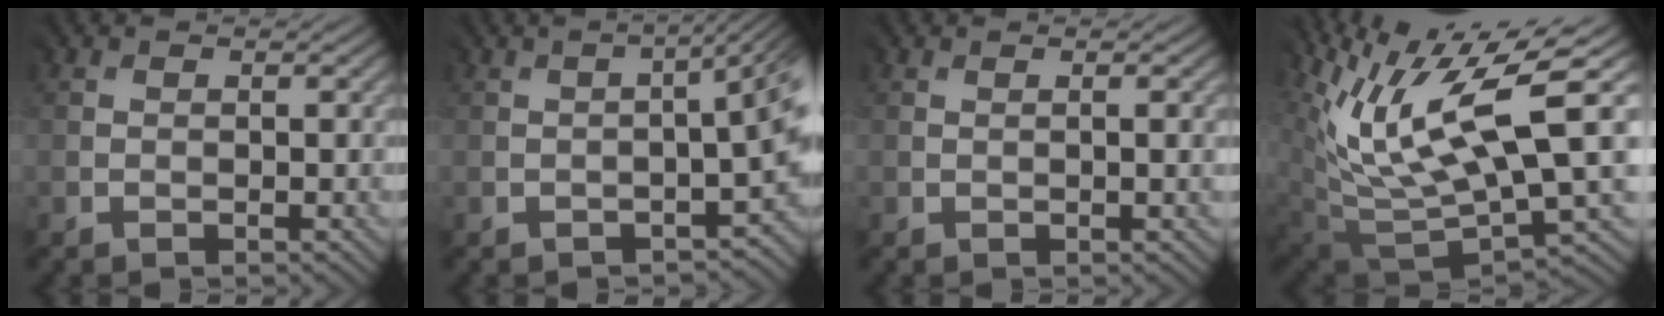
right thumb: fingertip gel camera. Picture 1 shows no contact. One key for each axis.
{"total": 5.5, "fx": -2.2, "fy": 1.5, "fz": 4.9, "tx": -0.043, "ty": -0.005, "tz": -0.029}
{"total": 0.5, "fx": 0.3, "fy": -0.2, "fz": 0.4, "tx": -0.001, "ty": 0.002, "tz": 0.002}
{"total": 13.4, "fx": 6.1, "fy": 4.5, "fz": 11.1, "tx": -0.218, "ty": -0.001, "tz": 0.113}